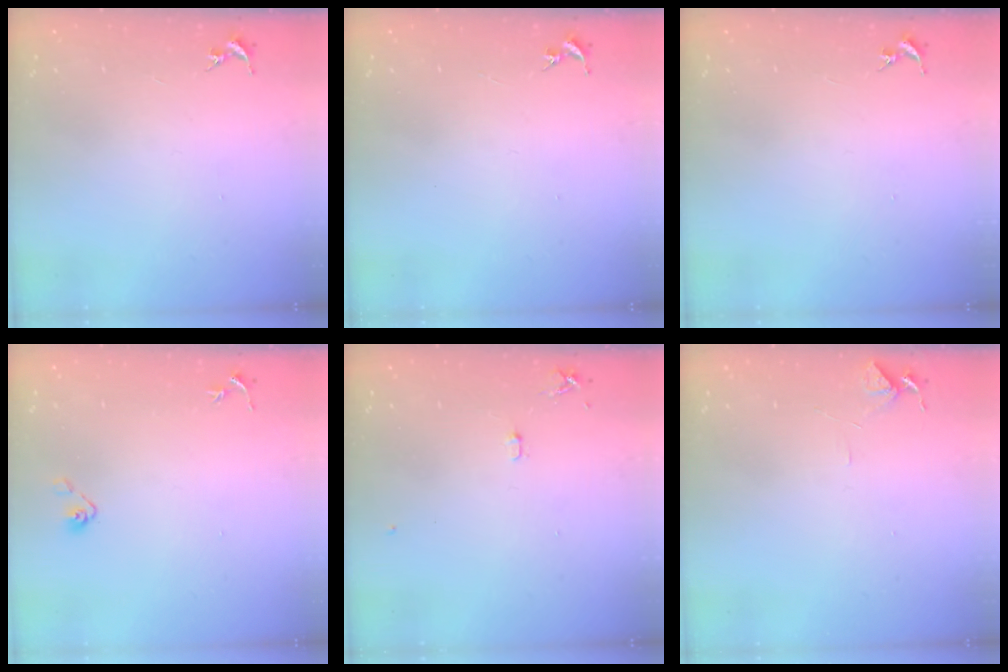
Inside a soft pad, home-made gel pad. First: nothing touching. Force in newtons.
{"total": 0.0}
{"total": 0.0}
{"total": 4.1, "press": 3.7, "slide": 1.7}
{"total": 5.2, "press": 5.1, "slide": 0.6}
{"total": 6.0, "press": 5.9, "slide": 0.6}